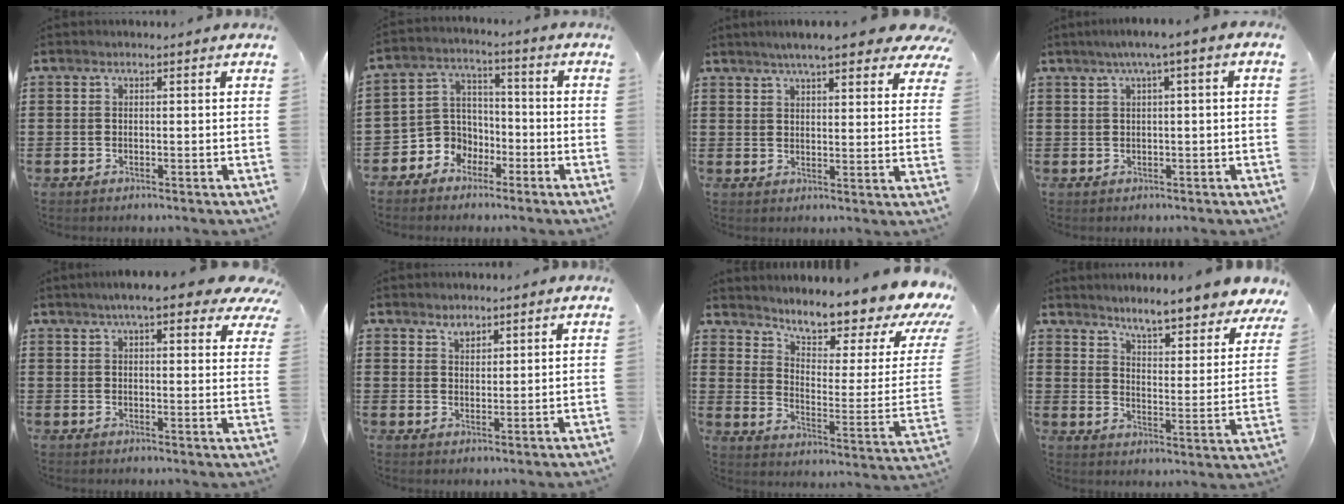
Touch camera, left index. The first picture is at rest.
{"total": 5.8, "force": [-3.2, 4.8, 0.3], "torque": [-0.033, 0.007, -0.067]}
{"total": 7.0, "force": [5.8, 0.8, 3.7], "torque": [-0.073, -0.016, 0.101]}
{"total": 2.6, "force": [0.1, 0.1, 2.6], "torque": [-0.047, 0.001, 0.000]}
{"total": 7.3, "force": [5.7, 1.1, 4.5], "torque": [-0.085, -0.010, 0.098]}
{"total": 2.2, "force": [1.9, 1.0, 0.5], "torque": [-0.015, 0.002, 0.036]}
{"total": 9.3, "force": [8.3, 1.6, 3.8], "torque": [-0.063, -0.085, 0.133]}
{"total": 6.3, "force": [6.0, -0.5, 1.9], "torque": [-0.057, -0.053, 0.099]}